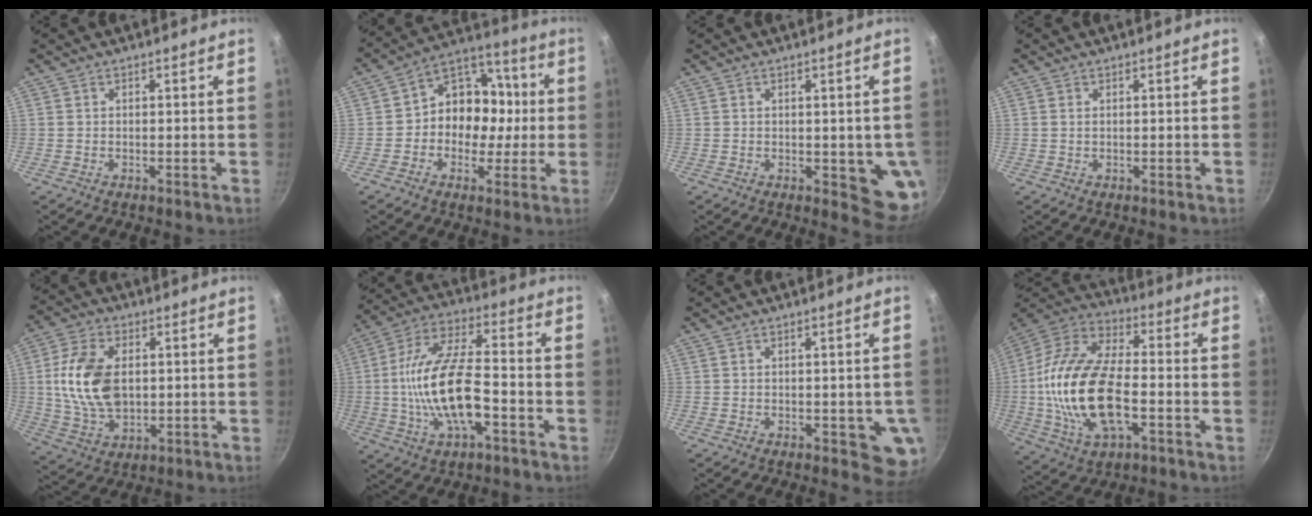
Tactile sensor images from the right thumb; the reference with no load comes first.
{"total": 13.1, "force": [-0.6, 10.8, 7.5], "torque": [-0.053, 0.036, -0.029]}
{"total": 7.6, "force": [-0.5, 3.4, 6.8], "torque": [-0.054, -0.011, -0.002]}
{"total": 0.6, "force": [0.2, 0.3, 0.4], "torque": [-0.008, 0.001, 0.003]}
{"total": 14.5, "force": [1.4, 9.2, 11.1], "torque": [-0.196, -0.004, 0.029]}
{"total": 17.5, "force": [-3.7, 7.2, 15.5], "torque": [-0.285, 0.033, -0.078]}
{"total": 6.4, "force": [-0.9, 3.0, 5.5], "torque": [-0.042, -0.003, -0.007]}
{"total": 22.1, "force": [-3.4, 11.3, 18.7], "torque": [-0.365, 0.029, -0.073]}